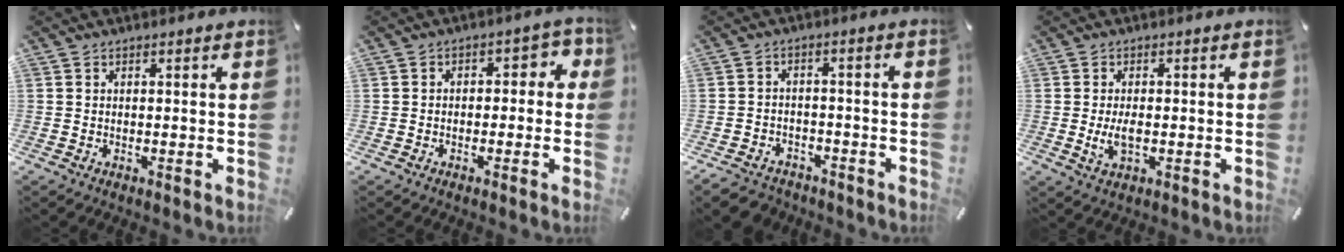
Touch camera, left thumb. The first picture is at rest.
{"total": 3.8, "force": [-1.0, 2.7, 2.4], "torque": [-0.040, 0.015, -0.026]}
{"total": 5.0, "force": [-3.8, 2.9, 1.3], "torque": [-0.029, 0.020, -0.073]}
{"total": 4.5, "force": [-0.6, 2.3, 3.8], "torque": [-0.087, -0.006, -0.013]}